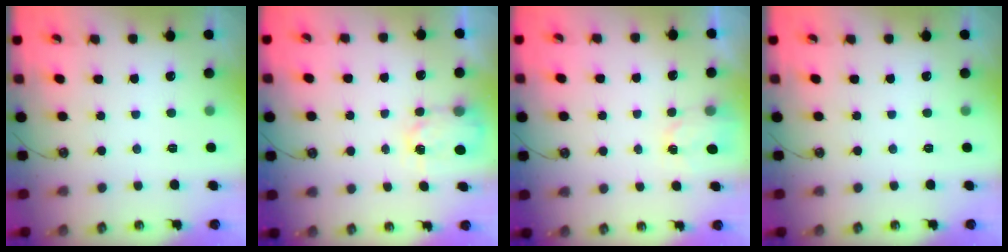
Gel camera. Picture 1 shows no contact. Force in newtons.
{"total": 3.2, "press": 3.1, "slide": 0.5}
{"total": 2.4, "press": 2.4, "slide": 0.3}
{"total": 0.0}